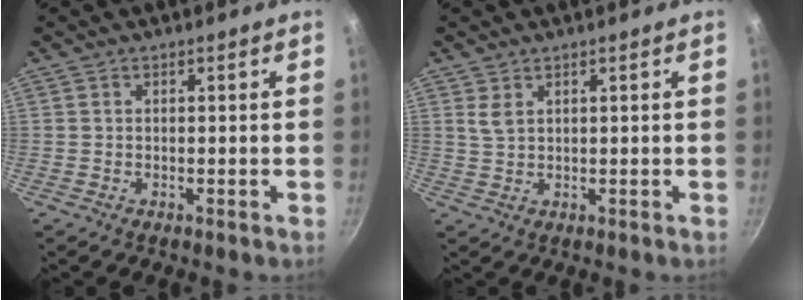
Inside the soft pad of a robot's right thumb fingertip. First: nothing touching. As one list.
[{"total": 2.3, "force": [1.1, 1.1, 1.6], "torque": [-0.030, -0.006, 0.023]}]